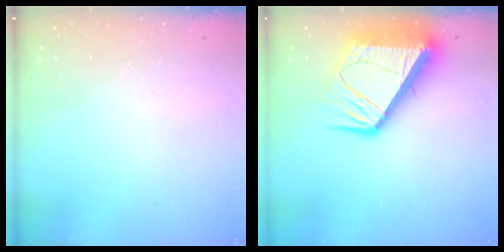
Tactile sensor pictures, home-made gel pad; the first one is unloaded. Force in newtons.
{"total": 18.4, "press": 18.3, "slide": 2.1}